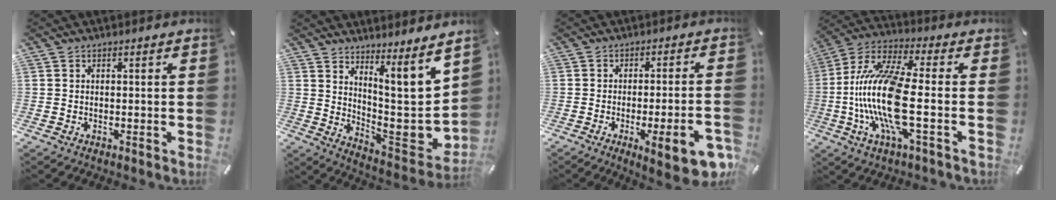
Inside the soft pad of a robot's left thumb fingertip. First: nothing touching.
{"total": 13.4, "force": [4.6, 4.6, 11.7], "torque": [-0.120, -0.090, 0.073]}
{"total": 12.3, "force": [-4.8, 2.1, 11.2], "torque": [-0.160, 0.002, -0.063]}
{"total": 19.9, "force": [-2.1, 5.7, 19.0], "torque": [-0.410, -0.020, -0.041]}